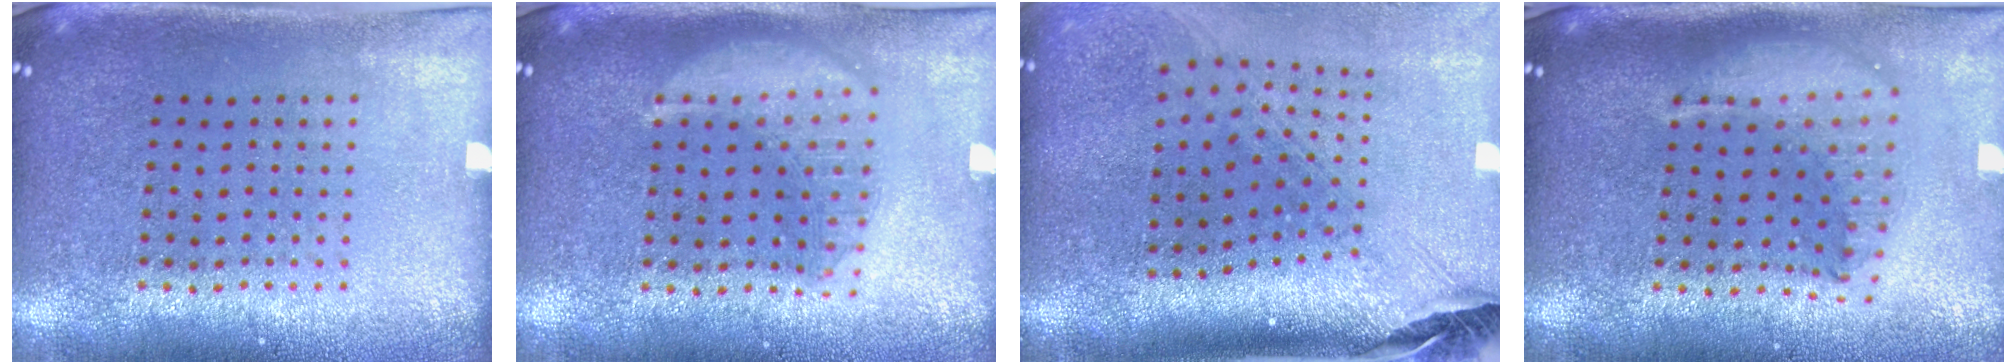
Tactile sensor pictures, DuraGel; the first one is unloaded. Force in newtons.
{"total": 3.1, "press": 3.1, "slide": 0.3}
{"total": 2.9, "press": 2.1, "slide": 2.0}
{"total": 2.1, "press": 1.7, "slide": 1.3}